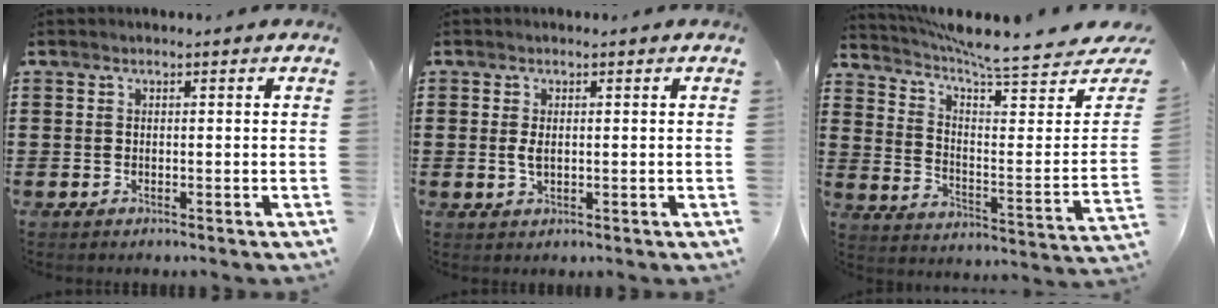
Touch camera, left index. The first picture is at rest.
{"total": 1.9, "force": [0.1, 0.9, 1.7], "torque": [-0.043, 0.000, -0.001]}
{"total": 6.8, "force": [6.1, -0.2, 2.8], "torque": [-0.080, -0.064, 0.100]}